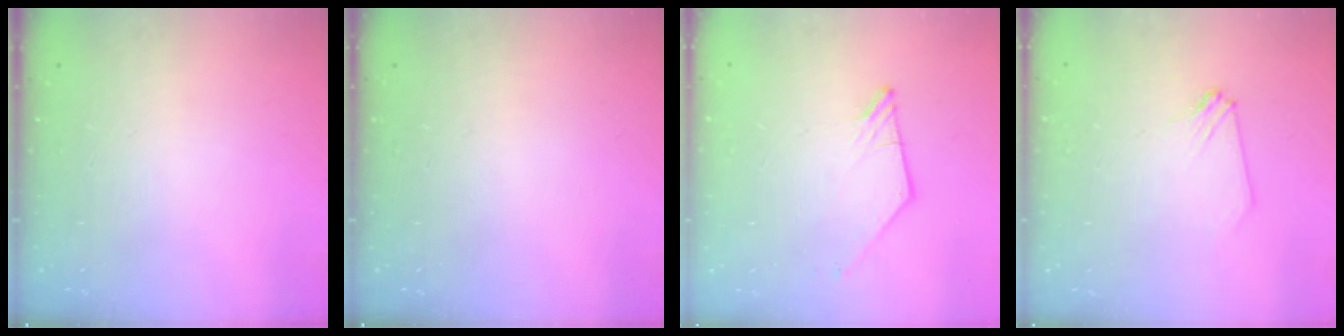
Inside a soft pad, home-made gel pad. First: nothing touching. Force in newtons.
{"total": 0.0}
{"total": 1.8, "press": 1.7, "slide": 0.3}
{"total": 2.4, "press": 2.4, "slide": 0.4}